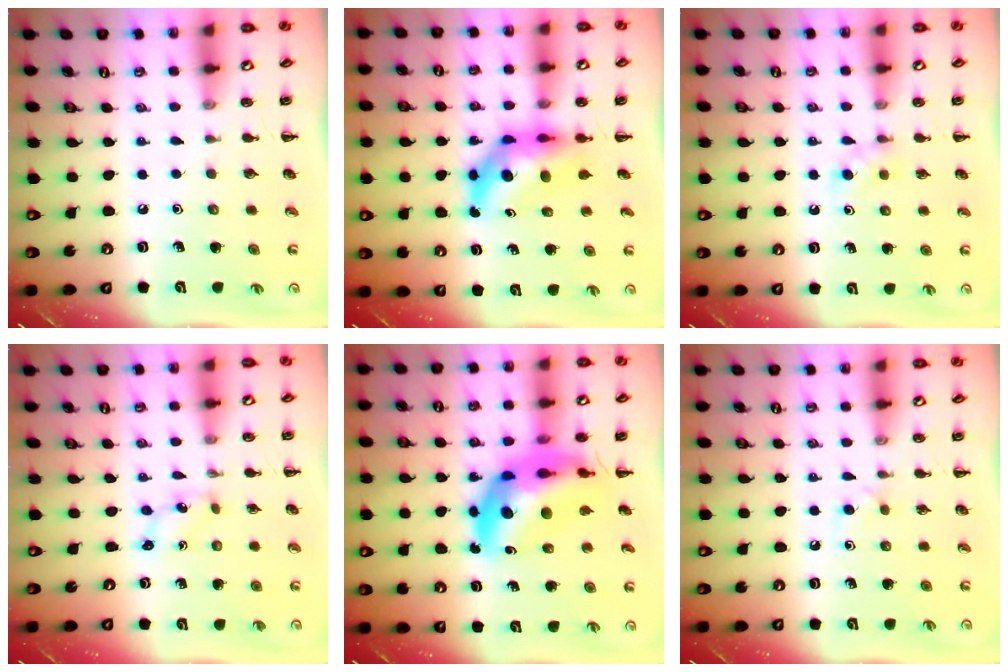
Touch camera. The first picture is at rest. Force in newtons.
{"total": 7.0, "press": 6.7, "slide": 2.1}
{"total": 3.0, "press": 2.7, "slide": 1.2}
{"total": 0.8, "press": 0.8, "slide": 0.3}
{"total": 15.2, "press": 14.6, "slide": 4.3}
{"total": 3.7, "press": 3.5, "slide": 1.4}